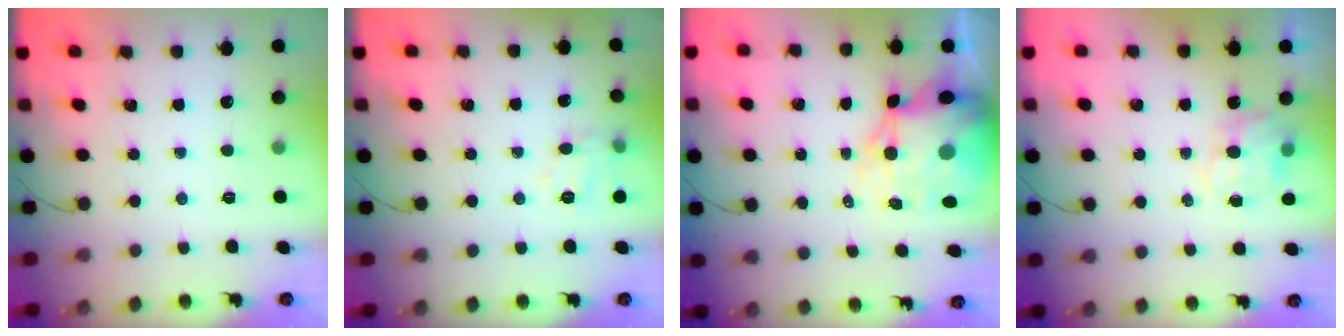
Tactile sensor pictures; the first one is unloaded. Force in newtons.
{"total": 6.0, "press": 5.9, "slide": 1.0}
{"total": 15.5, "press": 14.9, "slide": 4.0}
{"total": 7.6, "press": 7.6, "slide": 0.1}